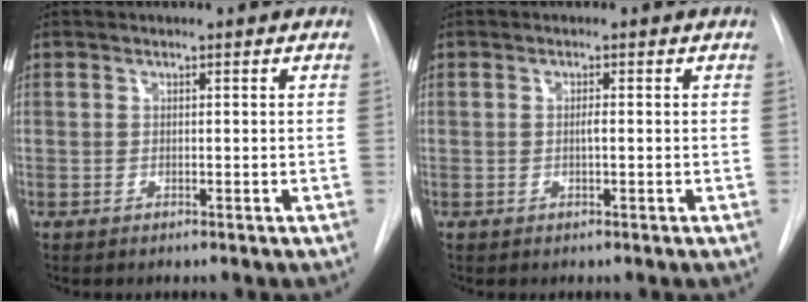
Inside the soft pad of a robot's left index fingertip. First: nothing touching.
{"total": 1.0, "force": [-0.5, 0.0, 0.8], "torque": [-0.015, -0.003, -0.008]}